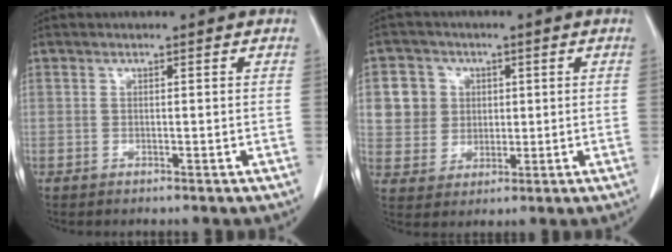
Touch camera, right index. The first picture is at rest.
{"total": 7.0, "force": [1.8, 6.6, 1.5], "torque": [-0.032, 0.019, 0.038]}